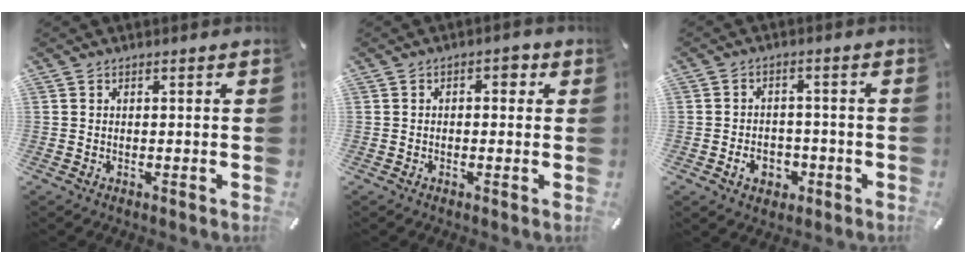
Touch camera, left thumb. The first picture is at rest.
{"total": 2.5, "force": [-0.3, 1.7, 1.8], "torque": [-0.022, 0.006, -0.012]}
{"total": 5.9, "force": [-2.1, 4.7, 2.9], "torque": [-0.048, 0.009, -0.037]}